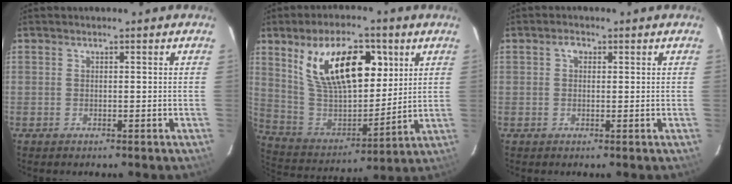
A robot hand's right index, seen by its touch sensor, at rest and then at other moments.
{"total": 21.3, "force": [8.8, 10.8, 16.1], "torque": [-0.285, 0.012, 0.172]}
{"total": 1.7, "force": [0.5, 1.2, 1.0], "torque": [-0.016, 0.009, 0.007]}